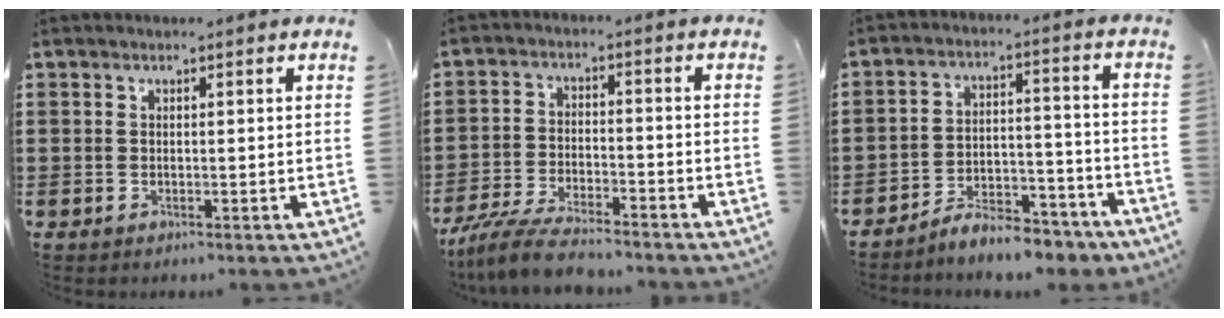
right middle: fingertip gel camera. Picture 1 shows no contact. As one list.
[{"total": 6.6, "force": [-6.0, 0.8, 2.6], "torque": [-0.060, -0.001, -0.115]}, {"total": 6.6, "force": [-6.3, 0.9, 1.6], "torque": [-0.020, 0.016, -0.118]}]